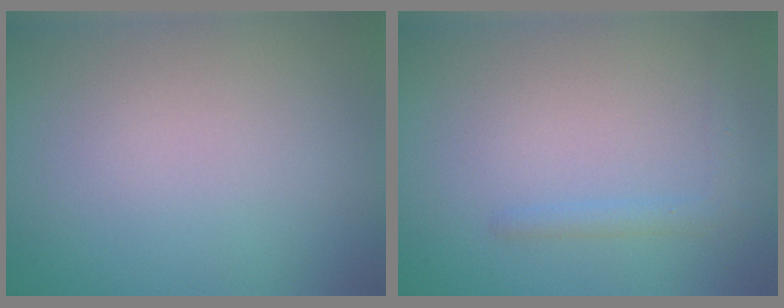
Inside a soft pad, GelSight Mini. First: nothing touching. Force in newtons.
{"total": 1.4, "press": 1.4, "slide": 0.1}